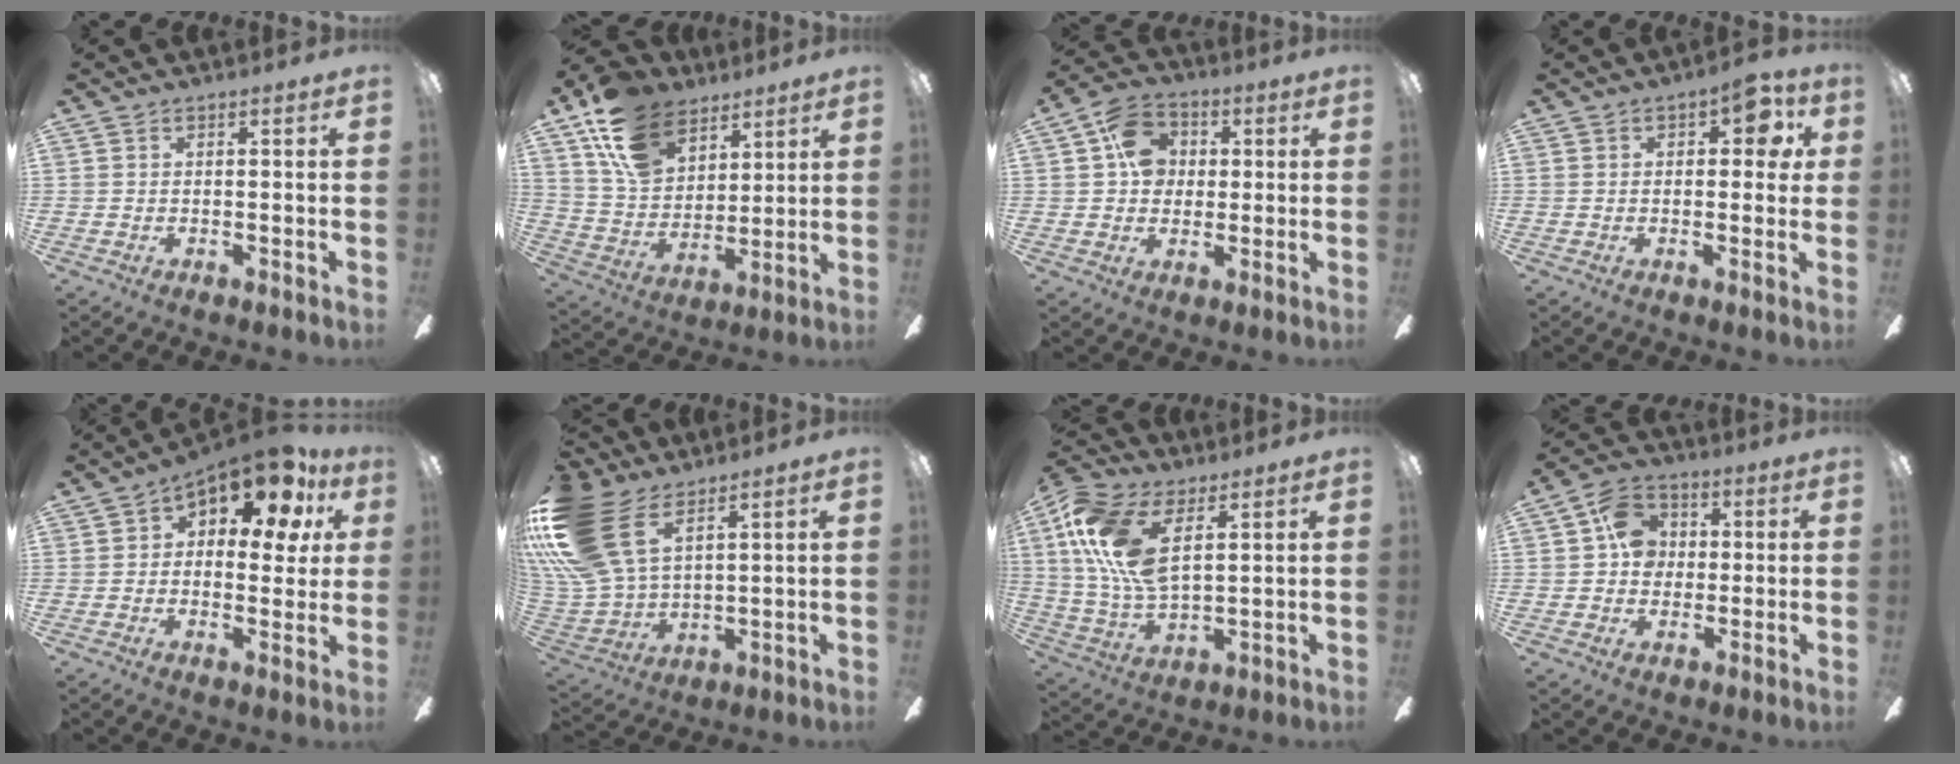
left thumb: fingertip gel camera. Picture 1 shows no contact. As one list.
[{"total": 16.4, "force": [10.6, 10.4, 6.9], "torque": [-0.143, -0.043, 0.208]}, {"total": 10.2, "force": [2.5, 8.3, 5.2], "torque": [-0.085, 0.017, 0.050]}, {"total": 6.7, "force": [2.2, 3.5, 5.2], "torque": [-0.061, 0.002, 0.032]}, {"total": 13.3, "force": [8.4, 6.4, 8.0], "torque": [-0.117, -0.051, 0.144]}, {"total": 22.6, "force": [10.8, 13.5, 14.6], "torque": [-0.331, -0.046, 0.202]}, {"total": 16.1, "force": [6.8, 8.0, 12.2], "torque": [-0.271, -0.018, 0.123]}, {"total": 9.1, "force": [1.7, 7.7, 4.6], "torque": [-0.079, 0.021, 0.032]}]